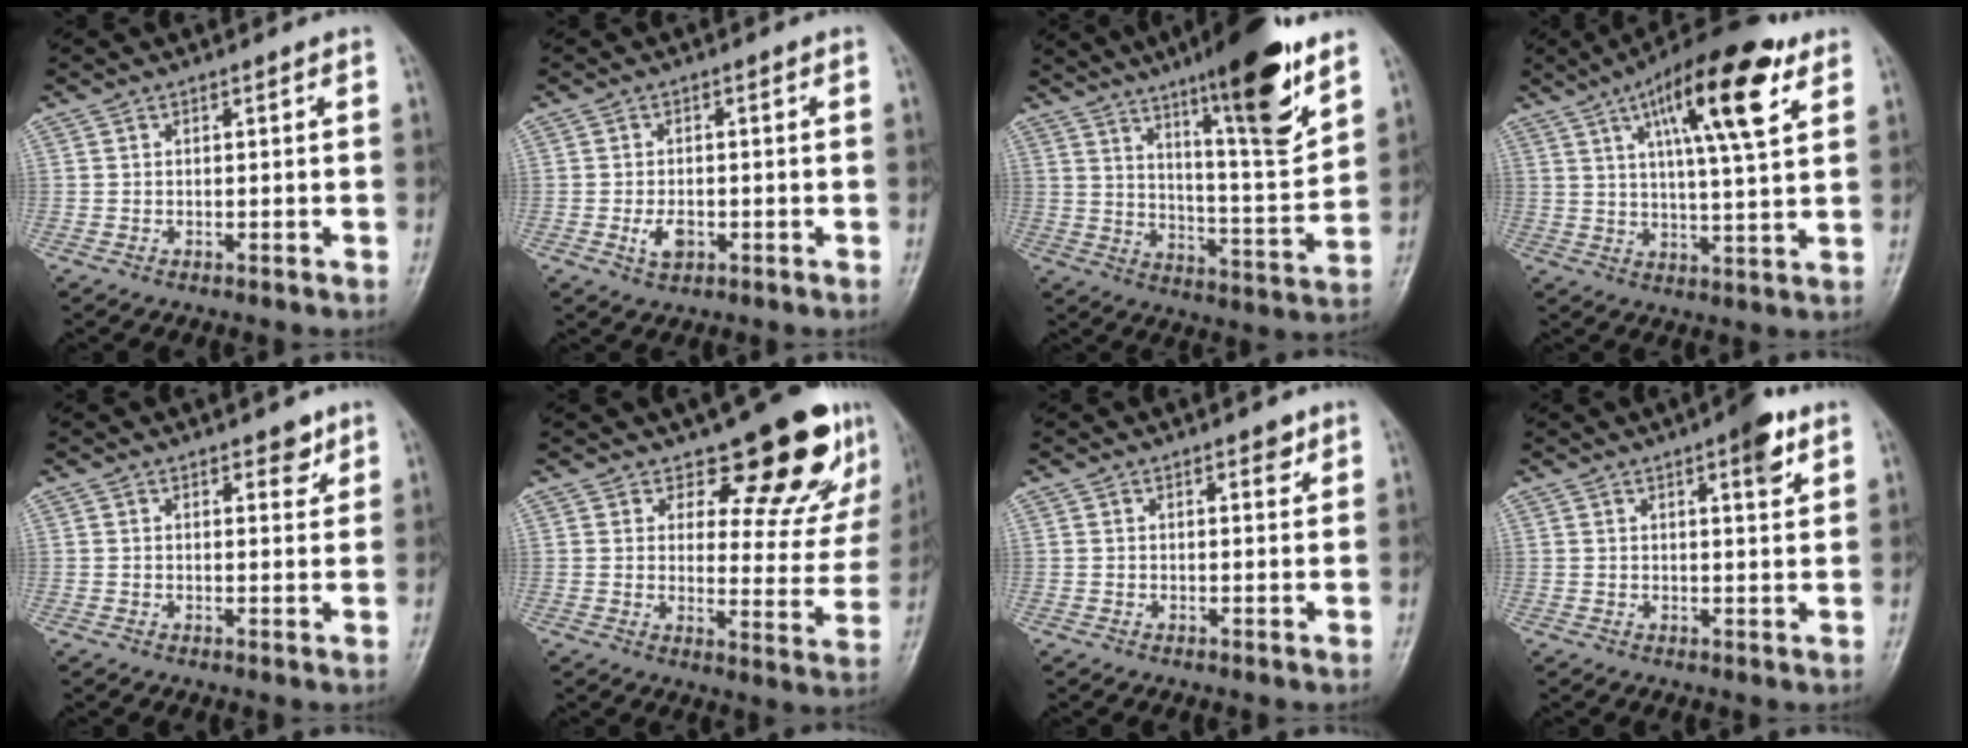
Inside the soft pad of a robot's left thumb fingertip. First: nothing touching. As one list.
[{"total": 3.3, "force": [-1.0, 2.0, 2.4], "torque": [-0.043, 0.000, -0.016]}, {"total": 19.3, "force": [12.0, 3.1, 14.8], "torque": [-0.198, -0.070, 0.191]}, {"total": 17.5, "force": [8.2, 4.4, 14.8], "torque": [-0.217, -0.018, 0.127]}, {"total": 3.1, "force": [2.2, 1.5, 1.7], "torque": [-0.005, -0.012, 0.029]}, {"total": 15.2, "force": [10.9, 6.3, 8.5], "torque": [-0.052, -0.090, 0.140]}, {"total": 2.3, "force": [1.5, 1.0, 1.4], "torque": [-0.008, -0.008, 0.020]}, {"total": 5.9, "force": [3.3, 1.6, 4.6], "torque": [-0.052, -0.014, 0.041]}]